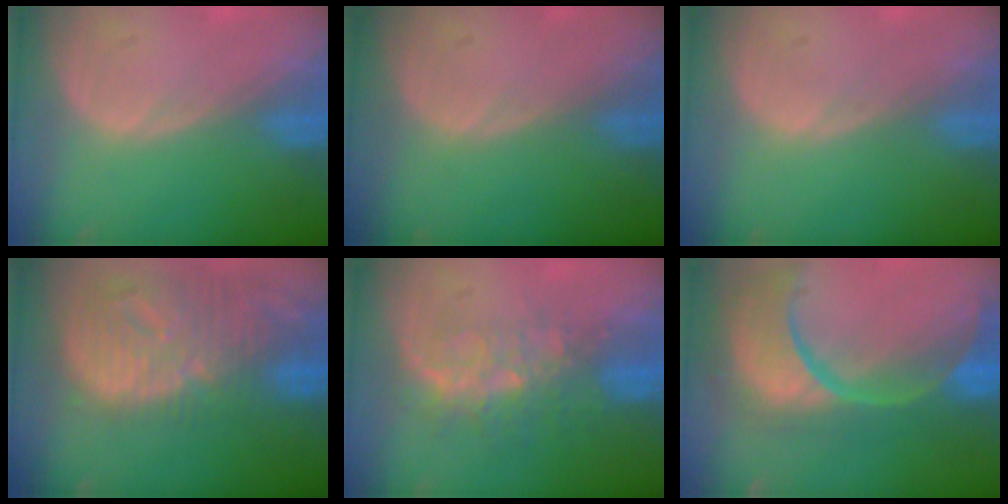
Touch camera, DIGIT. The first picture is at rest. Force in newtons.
{"total": 0.0}
{"total": 0.0}
{"total": 12.9, "press": 11.2, "slide": 6.4}
{"total": 8.2, "press": 6.8, "slide": 4.6}
{"total": 13.9, "press": 11.0, "slide": 8.5}